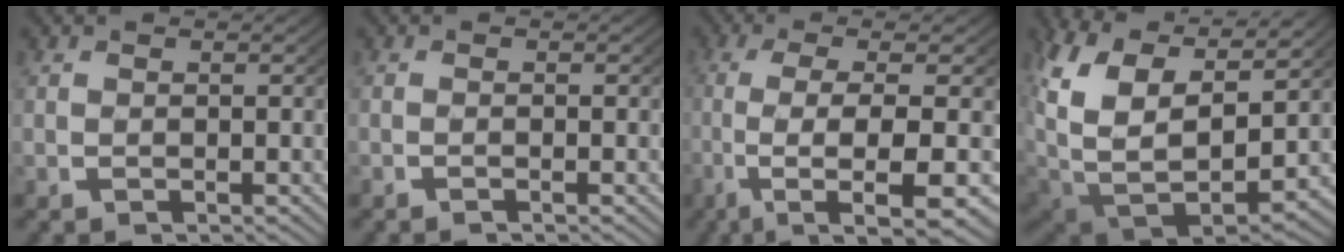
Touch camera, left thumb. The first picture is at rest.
{"total": 0.7, "force": [-0.5, -0.1, 0.5], "torque": [-0.008, 0.001, -0.010]}
{"total": 10.3, "force": [-2.1, 3.9, 9.3], "torque": [-0.190, -0.032, -0.012]}
{"total": 16.5, "force": [0.5, 12.2, 11.1], "torque": [-0.269, -0.077, 0.033]}